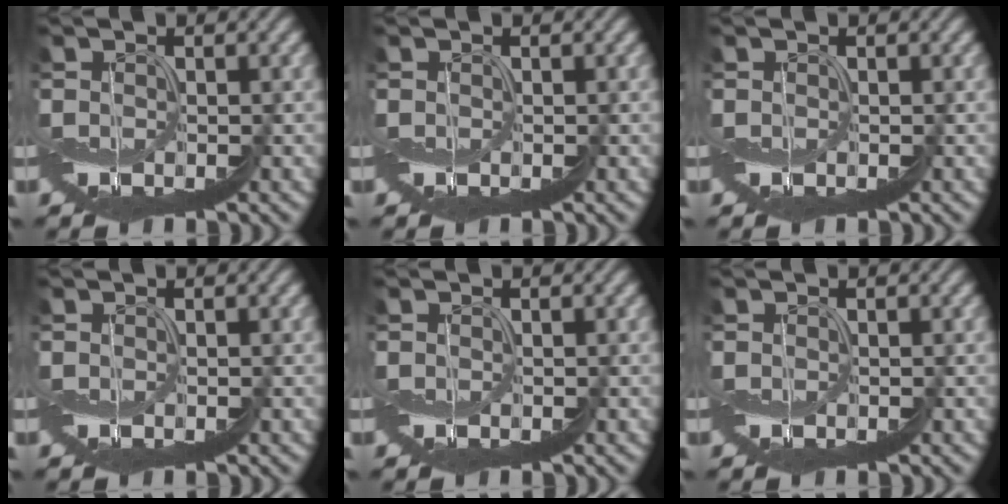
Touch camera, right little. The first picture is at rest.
{"total": 0.0}
{"total": 0.0}
{"total": 0.0}
{"total": 0.0}
{"total": 0.0}